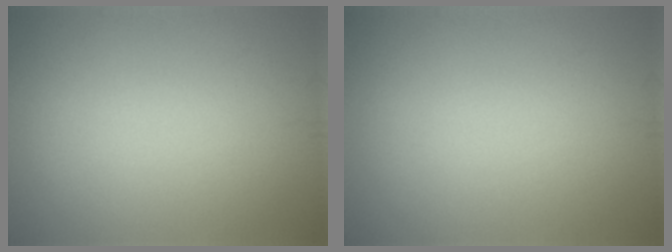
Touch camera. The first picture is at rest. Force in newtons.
{"total": 0.0}